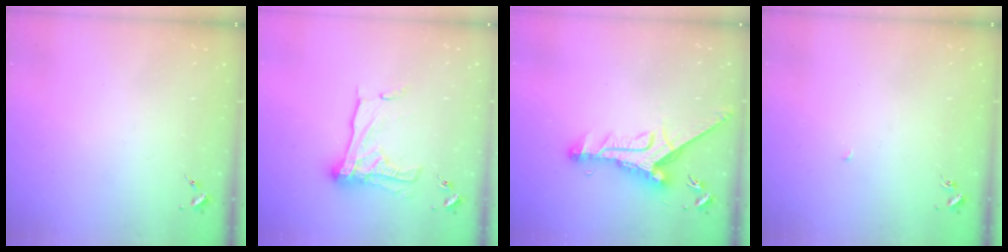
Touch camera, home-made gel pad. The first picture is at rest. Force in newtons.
{"total": 15.9, "press": 15.9, "slide": 1.2}
{"total": 11.9, "press": 11.8, "slide": 1.7}
{"total": 1.6, "press": 1.6, "slide": 0.1}